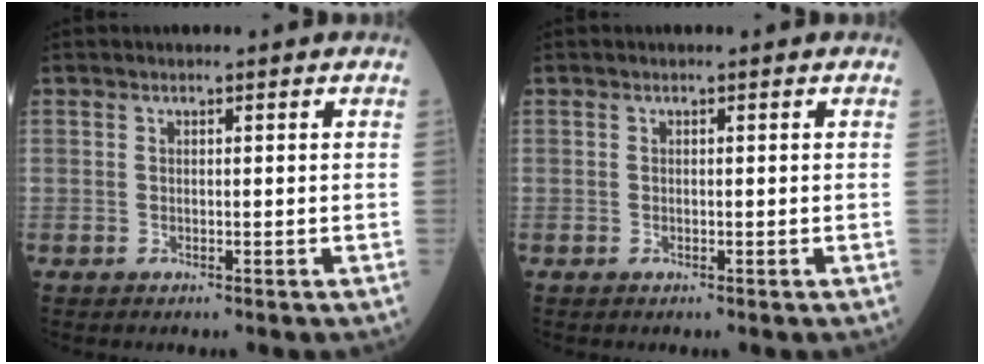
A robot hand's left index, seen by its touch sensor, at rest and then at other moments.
{"total": 0.0}